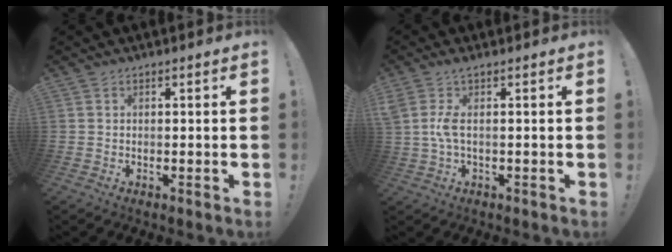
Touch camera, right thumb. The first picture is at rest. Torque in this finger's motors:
{"motor_torque": [0.12, 0.15, 0.14, 0.25, 0.04]}